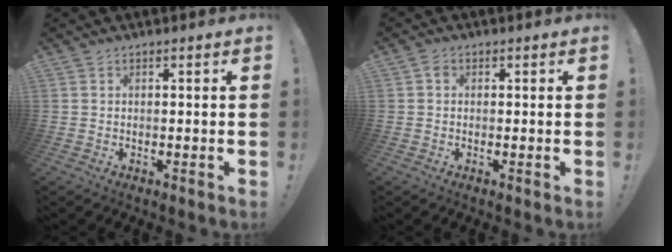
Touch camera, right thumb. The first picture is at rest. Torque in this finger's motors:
{"motor_torque": [-0.13, 0.19, 0.14, 0.14, -0.03]}